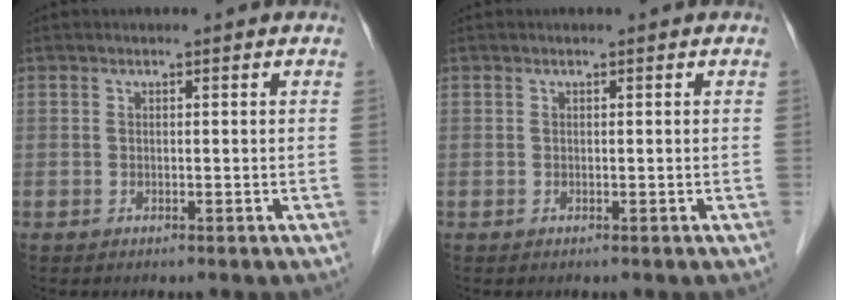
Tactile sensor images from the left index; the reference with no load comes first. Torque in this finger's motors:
{"motor_torque": [0.00, 0.00, 0.02, 0.00]}